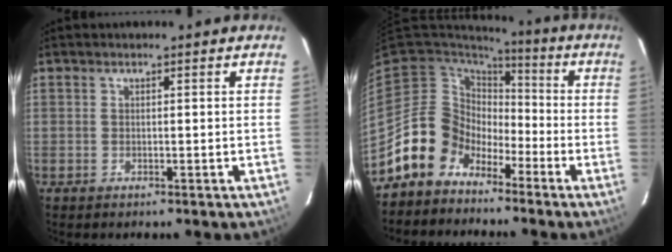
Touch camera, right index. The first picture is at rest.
{"total": 11.3, "force": [-6.6, 9.0, 1.9], "torque": [-0.049, 0.034, -0.121]}